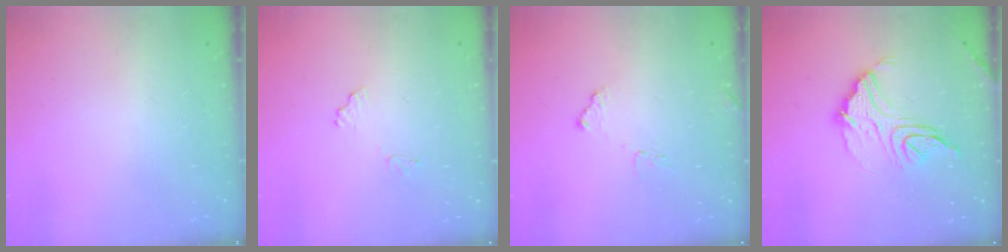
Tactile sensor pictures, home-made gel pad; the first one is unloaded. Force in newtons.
{"total": 7.7, "press": 7.7, "slide": 0.5}
{"total": 9.0, "press": 9.0, "slide": 0.6}
{"total": 14.3, "press": 14.3, "slide": 1.0}